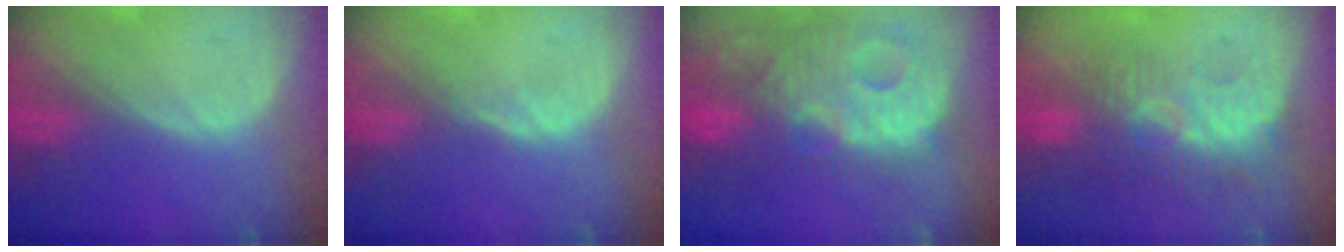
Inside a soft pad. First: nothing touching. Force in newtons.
{"total": 1.0, "press": 1.0, "slide": 0.1}
{"total": 14.0, "press": 12.1, "slide": 7.2}
{"total": 9.3, "press": 8.5, "slide": 3.8}